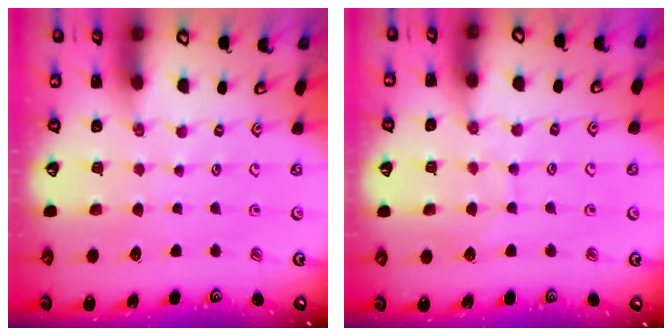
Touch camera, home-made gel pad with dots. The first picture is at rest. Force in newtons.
{"total": 5.8, "press": 5.8, "slide": 0.5}